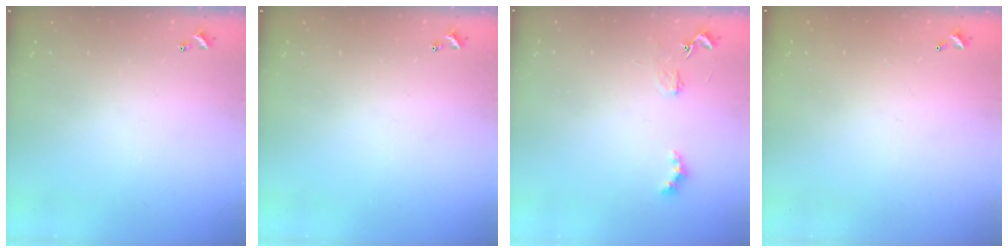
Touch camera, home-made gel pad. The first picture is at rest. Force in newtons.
{"total": 0.0}
{"total": 2.8, "press": 2.7, "slide": 0.5}
{"total": 2.7, "press": 2.7, "slide": 0.1}